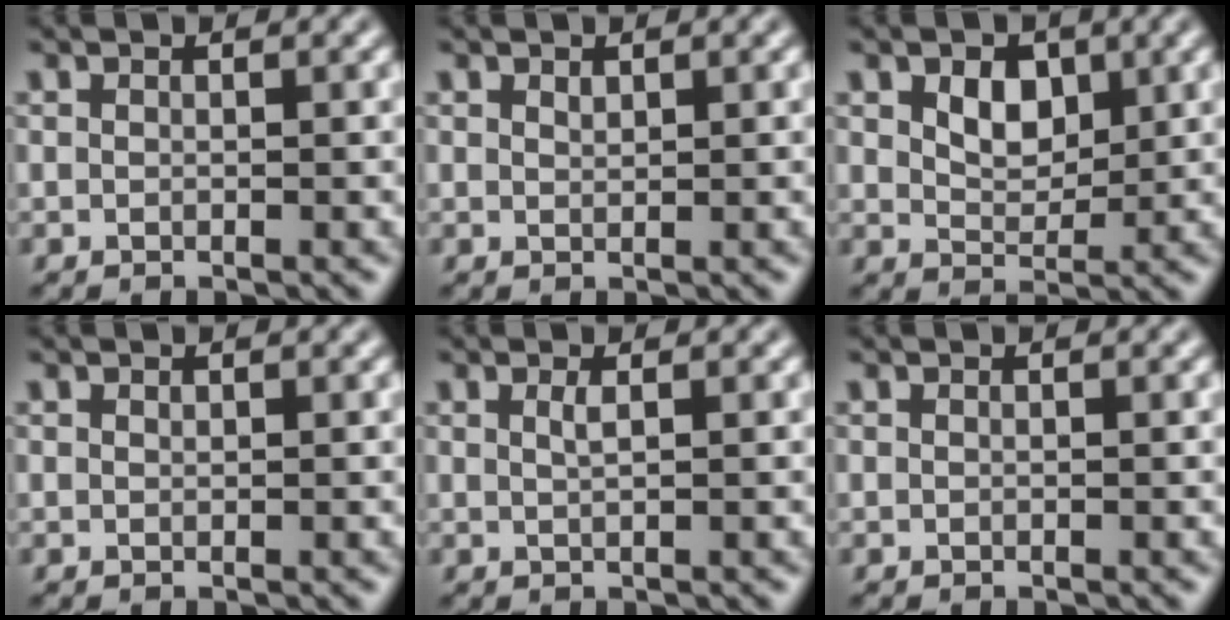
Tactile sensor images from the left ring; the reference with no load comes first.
{"total": 0.6, "force": [0.5, 0.2, 0.2], "torque": [-0.006, -0.002, 0.011]}
{"total": 3.0, "force": [1.1, 2.0, 2.0], "torque": [-0.037, -0.002, 0.018]}
{"total": 0.0}
{"total": 1.0, "force": [0.4, 0.3, 0.9], "torque": [-0.013, 0.002, 0.005]}
{"total": 0.0}